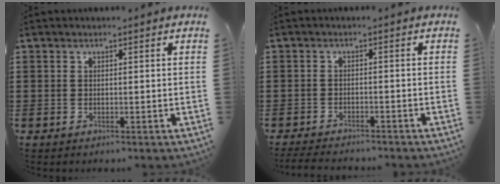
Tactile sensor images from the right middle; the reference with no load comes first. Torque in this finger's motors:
{"motor_torque": [0.29, -0.27, 0.02, 0.03]}